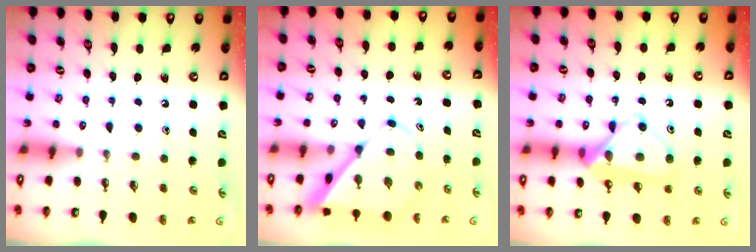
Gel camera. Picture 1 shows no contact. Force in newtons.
{"total": 7.5, "press": 7.4, "slide": 0.5}
{"total": 14.8, "press": 14.8, "slide": 0.5}